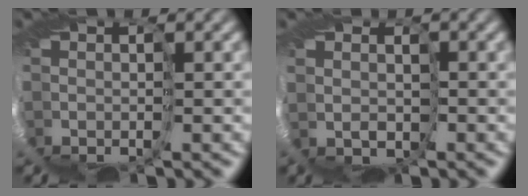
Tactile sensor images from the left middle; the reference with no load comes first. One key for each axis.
{"total": 2.1, "fx": 1.9, "fy": 0.2, "fz": -0.8, "tx": 0.012, "ty": -0.002, "tz": 0.036}